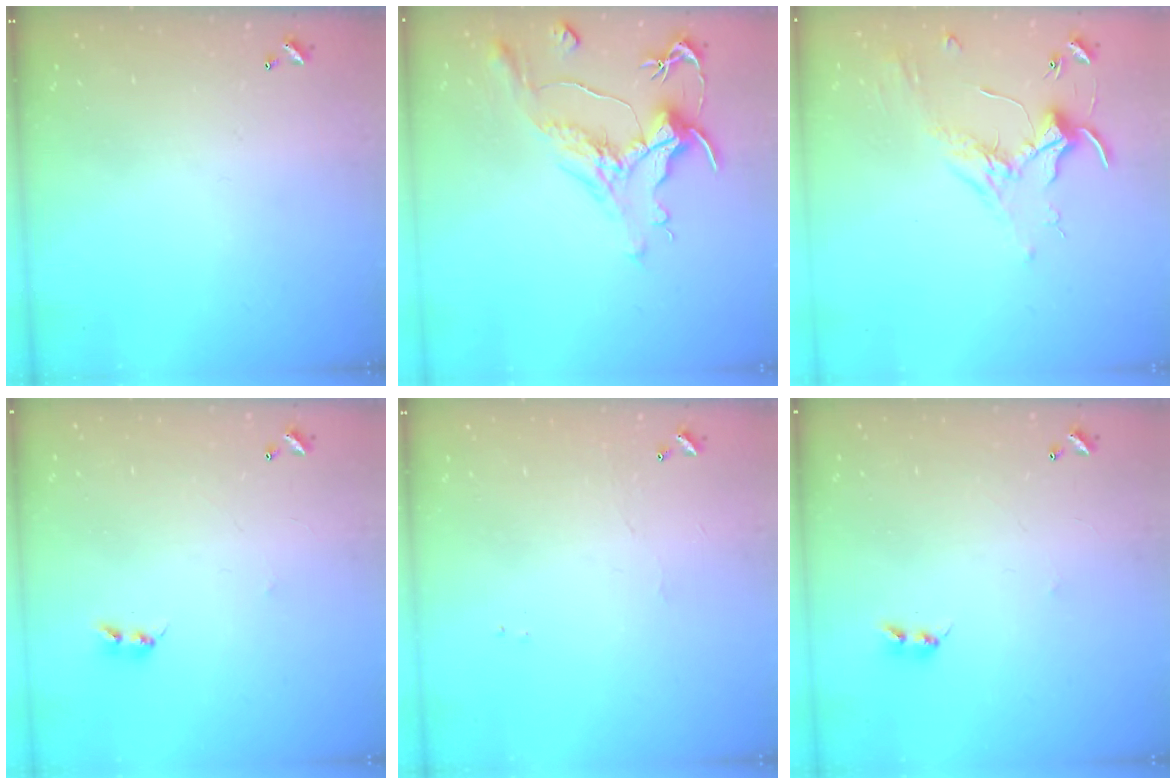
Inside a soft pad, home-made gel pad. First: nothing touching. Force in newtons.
{"total": 1.1, "press": 0.2, "slide": 1.1}
{"total": 1.7, "press": 1.6, "slide": 0.4}
{"total": 2.2, "press": 2.2, "slide": 0.4}
{"total": 1.2, "press": 1.1, "slide": 0.3}
{"total": 2.2, "press": 2.2, "slide": 0.4}